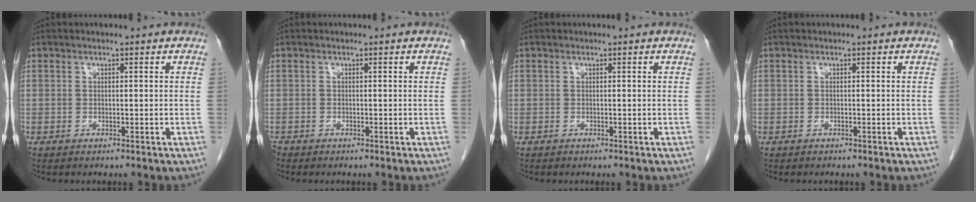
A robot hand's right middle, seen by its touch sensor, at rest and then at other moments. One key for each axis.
{"total": 0.6, "fx": -0.5, "fy": 0.2, "fz": 0.1, "tx": -0.007, "ty": -0.001, "tz": -0.013}
{"total": 0.0}
{"total": 0.7, "fx": -0.6, "fy": 0.3, "fz": 0.3, "tx": -0.011, "ty": 0.000, "tz": -0.008}